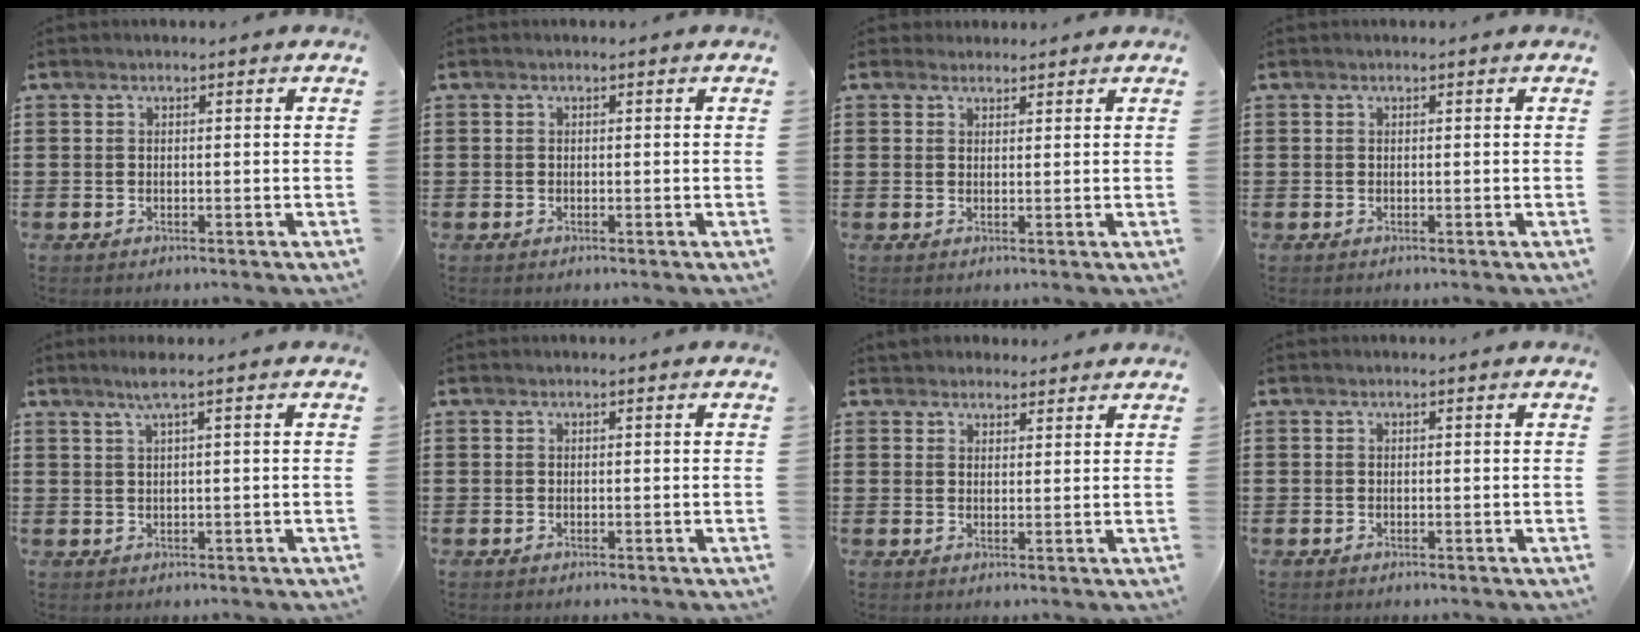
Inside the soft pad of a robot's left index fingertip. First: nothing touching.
{"total": 0.0}
{"total": 1.7, "force": [1.6, 0.7, -0.1], "torque": [-0.004, 0.006, 0.032]}
{"total": 0.0}
{"total": 2.7, "force": [1.4, -0.2, 2.3], "torque": [-0.047, 0.000, 0.025]}
{"total": 0.0}
{"total": 2.5, "force": [2.3, 0.9, -0.2], "torque": [-0.003, 0.002, 0.046]}
{"total": 0.0}